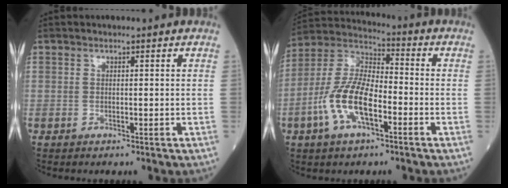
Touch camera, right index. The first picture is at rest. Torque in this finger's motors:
{"motor_torque": [1.19, -0.95, 0.35, 0.21]}